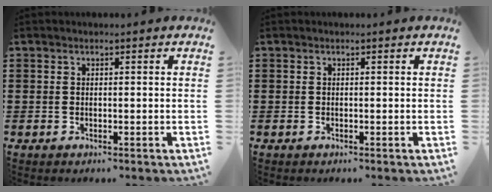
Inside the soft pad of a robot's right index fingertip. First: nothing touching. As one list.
[{"total": 0.0}]